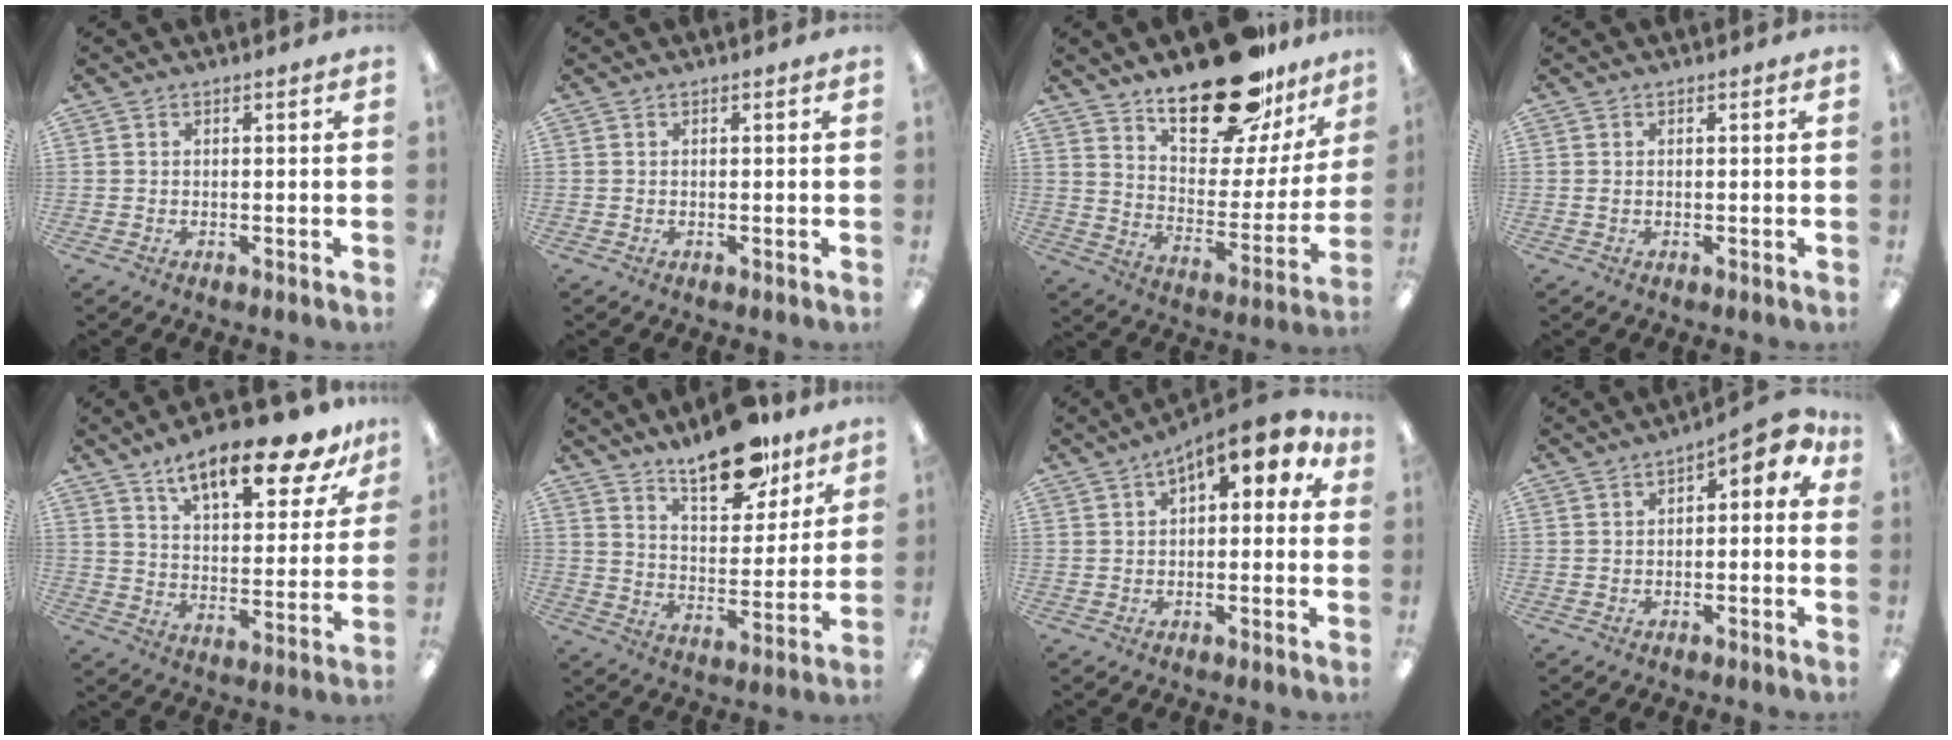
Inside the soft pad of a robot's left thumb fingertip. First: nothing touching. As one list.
[{"total": 0.0}, {"total": 23.9, "force": [18.1, 9.0, 12.8], "torque": [-0.188, -0.114, 0.304]}, {"total": 0.0}, {"total": 16.5, "force": [12.5, 4.9, 9.6], "torque": [-0.142, -0.075, 0.205]}, {"total": 15.2, "force": [12.1, 5.9, 6.9], "torque": [-0.093, -0.077, 0.211]}, {"total": 8.7, "force": [4.5, 3.7, 6.5], "torque": [-0.096, -0.017, 0.075]}, {"total": 5.1, "force": [1.1, 2.7, 4.2], "torque": [-0.057, -0.005, 0.011]}]